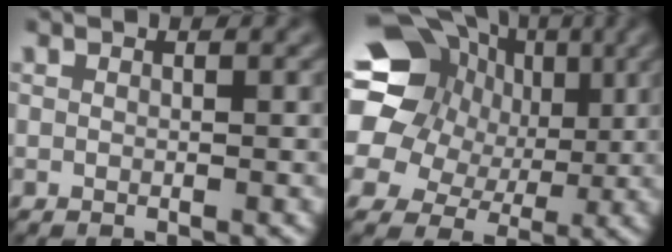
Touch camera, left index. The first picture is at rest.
{"total": 19.3, "force": [5.0, 16.3, 9.1], "torque": [-0.199, 0.030, 0.055]}